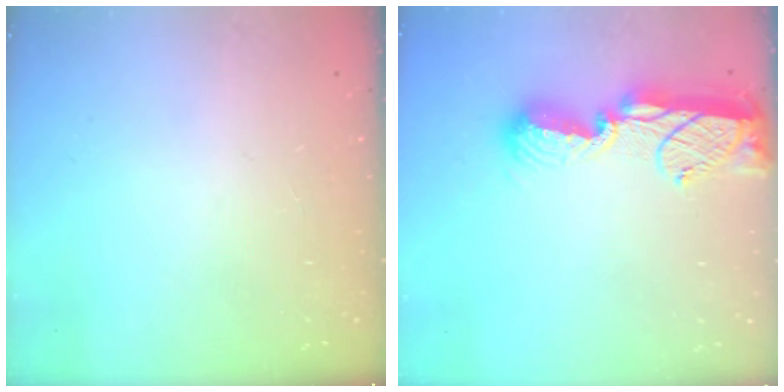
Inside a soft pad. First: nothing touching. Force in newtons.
{"total": 11.4, "press": 11.3, "slide": 1.5}